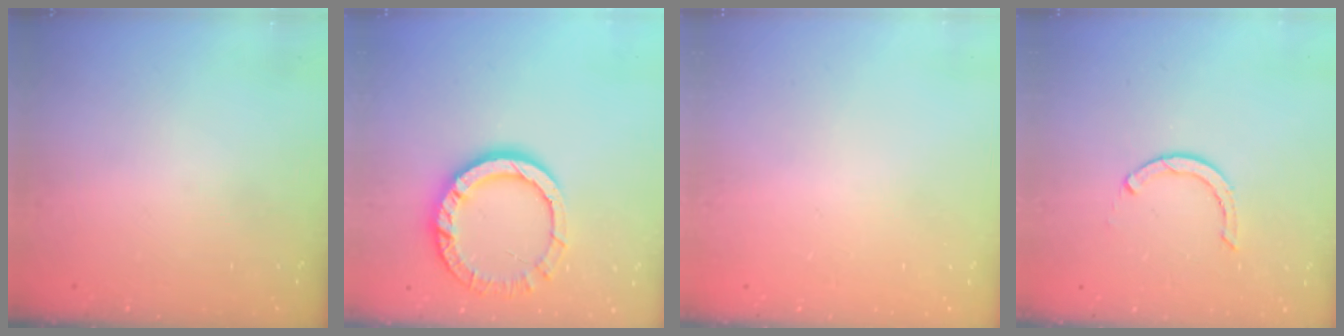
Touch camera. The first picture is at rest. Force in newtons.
{"total": 12.3, "press": 12.2, "slide": 1.3}
{"total": 2.6, "press": 2.6, "slide": 0.2}
{"total": 2.6, "press": 2.6, "slide": 0.1}